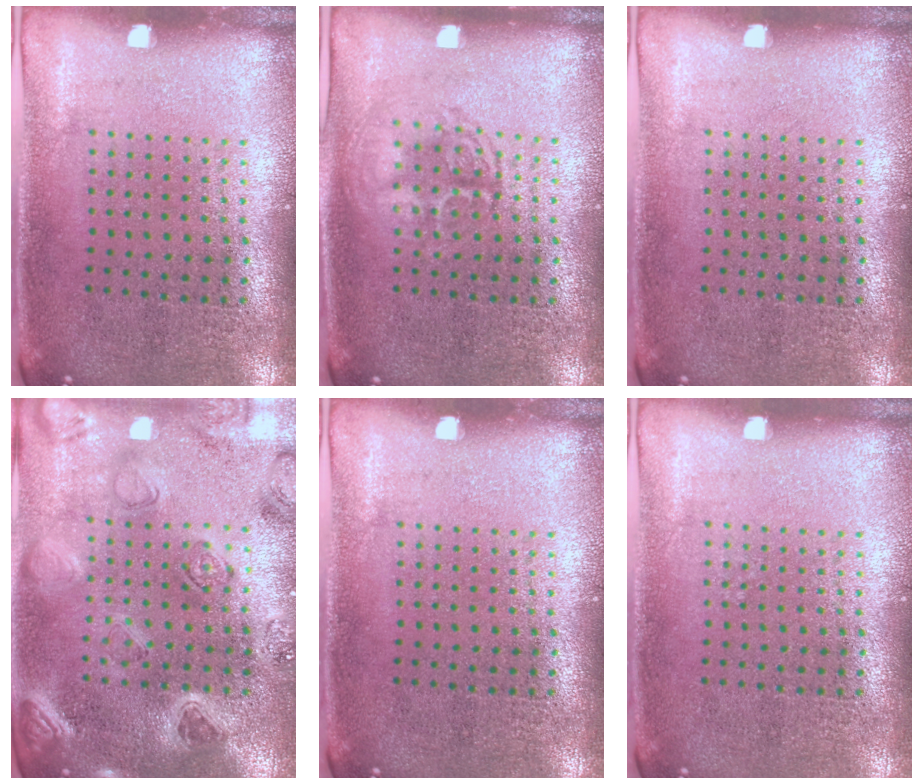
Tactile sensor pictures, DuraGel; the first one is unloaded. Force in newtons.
{"total": 1.1, "press": 1.1, "slide": 0.2}
{"total": 0.0}
{"total": 2.2, "press": 2.2, "slide": 0.2}
{"total": 0.0}
{"total": 0.0}